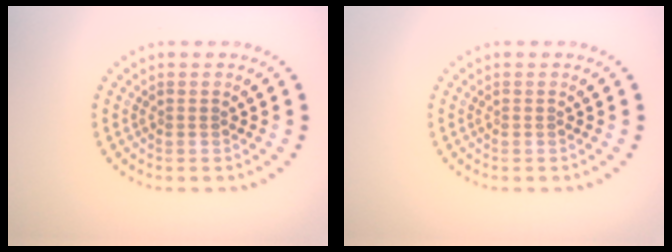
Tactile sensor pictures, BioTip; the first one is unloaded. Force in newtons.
{"total": 0.0}